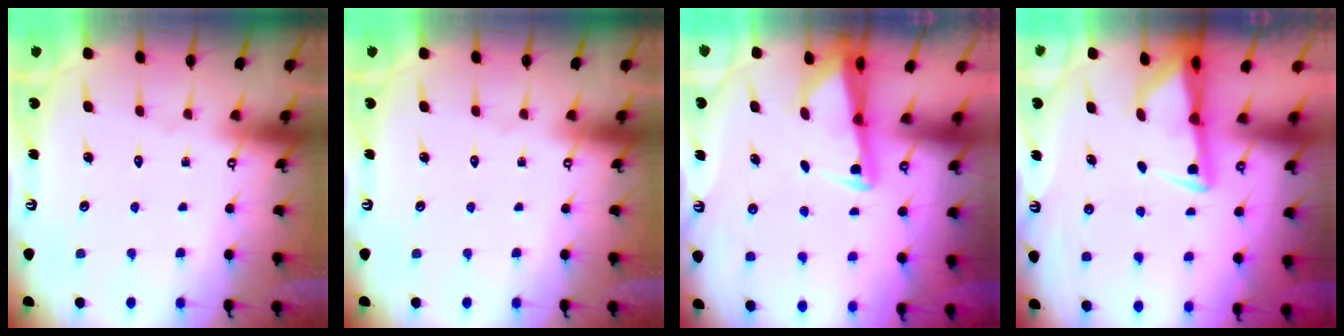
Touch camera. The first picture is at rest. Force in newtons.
{"total": 0.0}
{"total": 2.6, "press": 2.6, "slide": 0.5}
{"total": 2.9, "press": 2.8, "slide": 0.6}